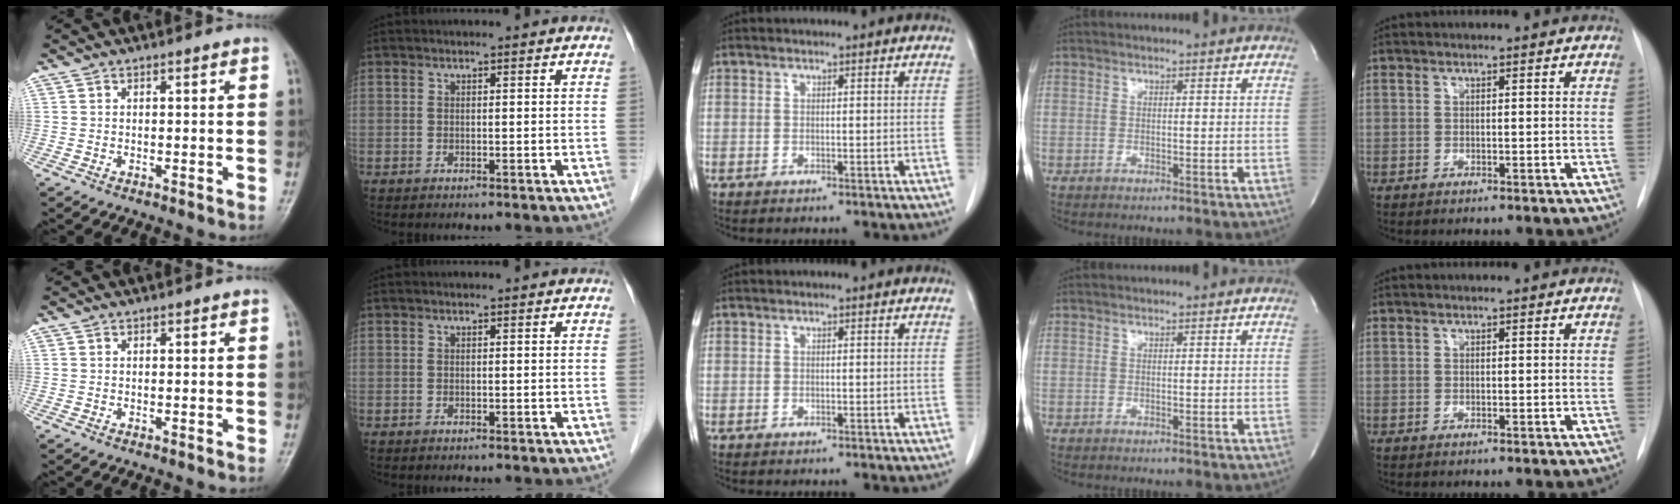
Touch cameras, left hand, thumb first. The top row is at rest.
{}